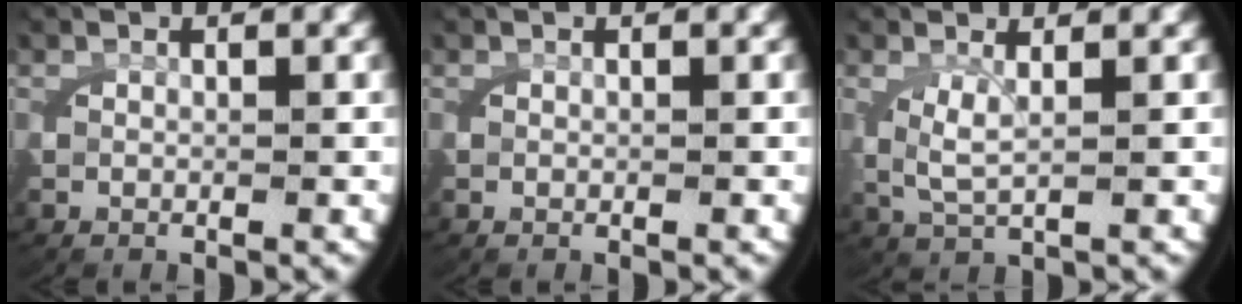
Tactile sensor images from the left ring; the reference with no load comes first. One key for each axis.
{"total": 0.0}
{"total": 2.9, "fx": 0.7, "fy": 1.4, "fz": 2.5, "tx": -0.073, "ty": -0.011, "tz": 0.021}